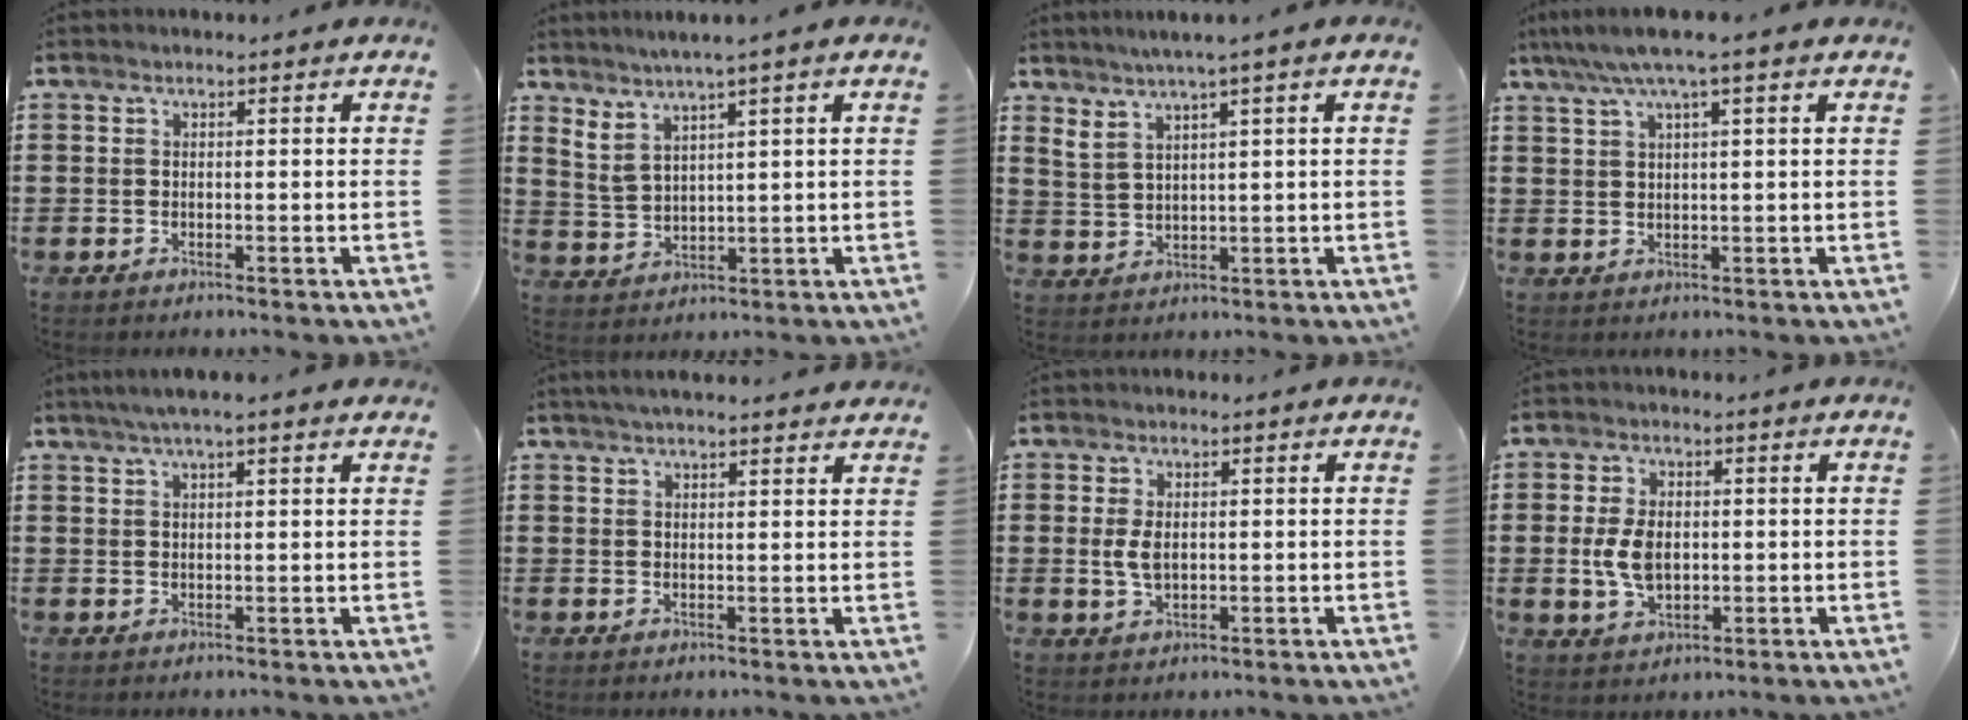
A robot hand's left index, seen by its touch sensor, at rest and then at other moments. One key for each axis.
{"total": 3.4, "fx": 2.3, "fy": 0.0, "fz": 2.5, "tx": -0.056, "ty": -0.008, "tz": 0.038}
{"total": 3.0, "fx": 1.8, "fy": 0.0, "fz": 2.4, "tx": -0.053, "ty": -0.004, "tz": 0.027}
{"total": 4.2, "fx": 2.4, "fy": -0.1, "fz": 3.5, "tx": -0.074, "ty": 0.000, "tz": 0.039}
{"total": 3.1, "fx": 2.2, "fy": 0.2, "fz": 2.2, "tx": -0.046, "ty": 0.005, "tz": 0.039}
{"total": 2.5, "fx": 2.2, "fy": 0.0, "fz": 1.1, "tx": -0.024, "ty": 0.002, "tz": 0.042}
{"total": 3.5, "fx": 0.2, "fy": 2.0, "fz": 2.8, "tx": -0.073, "ty": 0.000, "tz": -0.001}
{"total": 5.9, "fx": 0.0, "fy": 3.6, "fz": 4.6, "tx": -0.112, "ty": 0.004, "tz": -0.006}